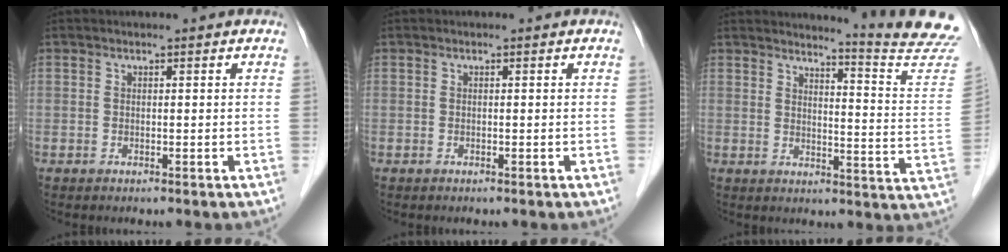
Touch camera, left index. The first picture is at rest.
{"total": 0.0}
{"total": 14.5, "force": [14.0, -2.3, 2.8], "torque": [-0.043, -0.122, 0.150]}